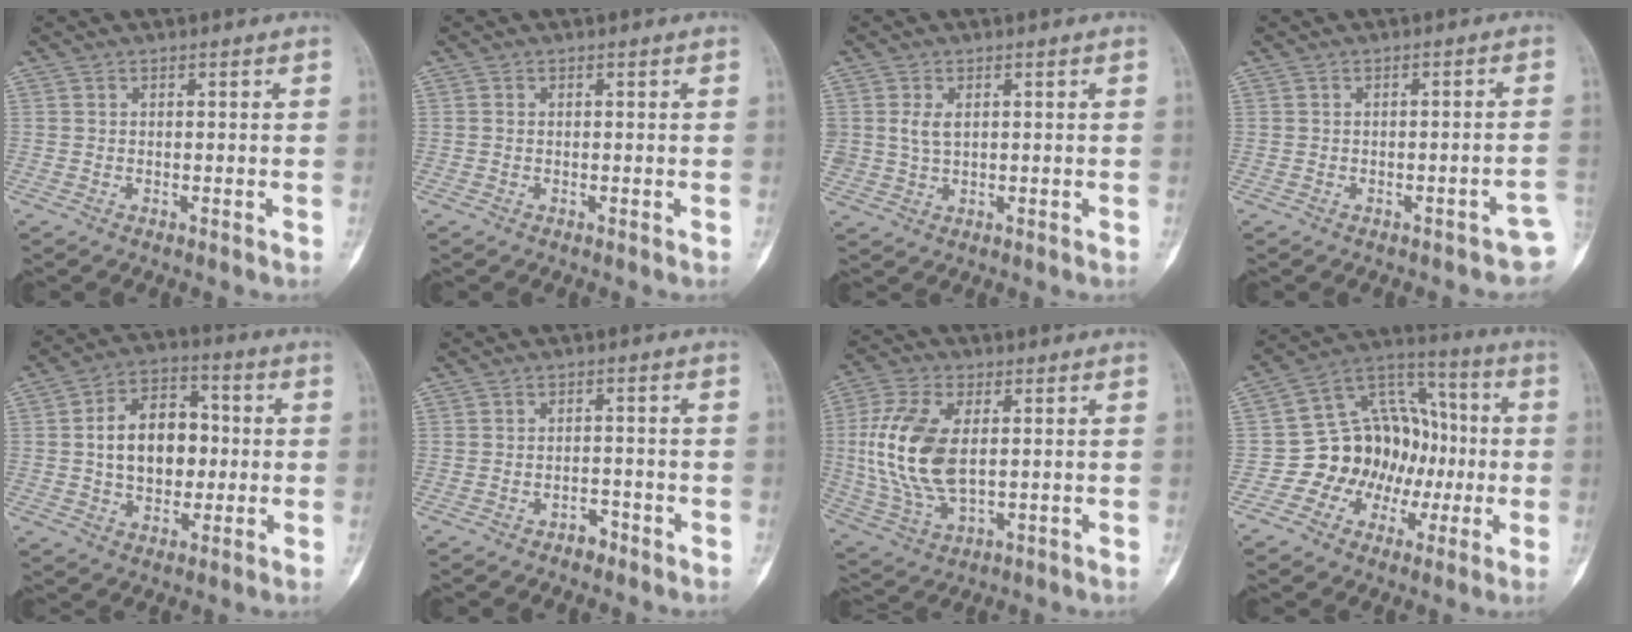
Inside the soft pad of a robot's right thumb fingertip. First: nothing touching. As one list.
[{"total": 0.0}, {"total": 3.0, "force": [0.6, 1.9, 2.2], "torque": [-0.039, -0.003, 0.017]}, {"total": 4.4, "force": [-2.3, 1.6, 3.4], "torque": [-0.022, 0.020, -0.024]}, {"total": 13.6, "force": [0.4, 9.3, 10.0], "torque": [-0.130, 0.023, 0.005]}, {"total": 2.3, "force": [-1.7, 1.3, 0.9], "torque": [-0.009, 0.013, -0.023]}, {"total": 15.5, "force": [1.2, 8.3, 13.1], "torque": [-0.281, -0.006, 0.029]}, {"total": 16.7, "force": [-2.4, 13.9, 8.9], "torque": [-0.073, 0.057, -0.038]}]